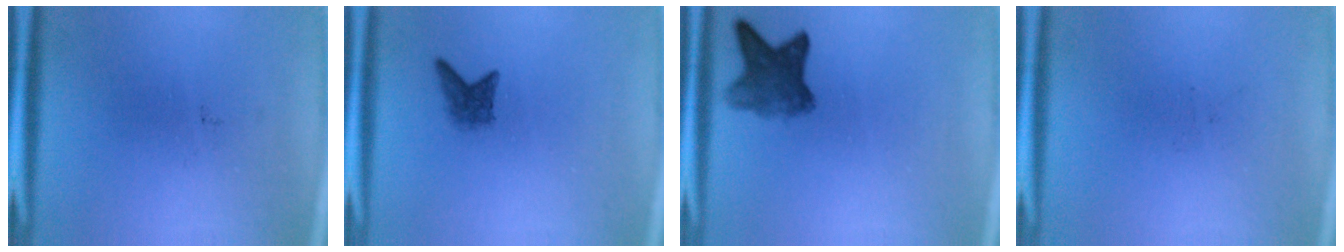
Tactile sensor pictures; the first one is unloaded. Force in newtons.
{"total": 2.1}
{"total": 5.8}
{"total": 0.0}